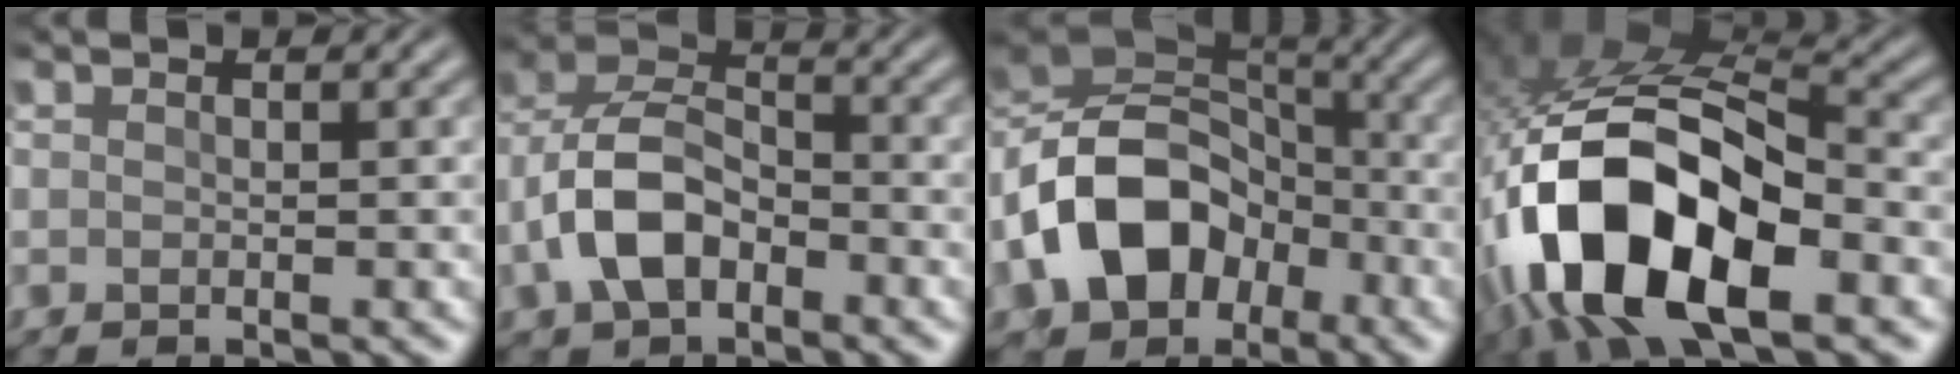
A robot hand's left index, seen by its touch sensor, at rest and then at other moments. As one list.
[{"total": 6.8, "force": [-2.7, 3.9, 4.8], "torque": [-0.106, 0.015, -0.056]}, {"total": 13.5, "force": [-4.8, 9.8, 8.0], "torque": [-0.182, -0.010, -0.094]}, {"total": 14.7, "force": [-5.1, 7.1, 11.9], "torque": [-0.235, -0.003, -0.085]}]